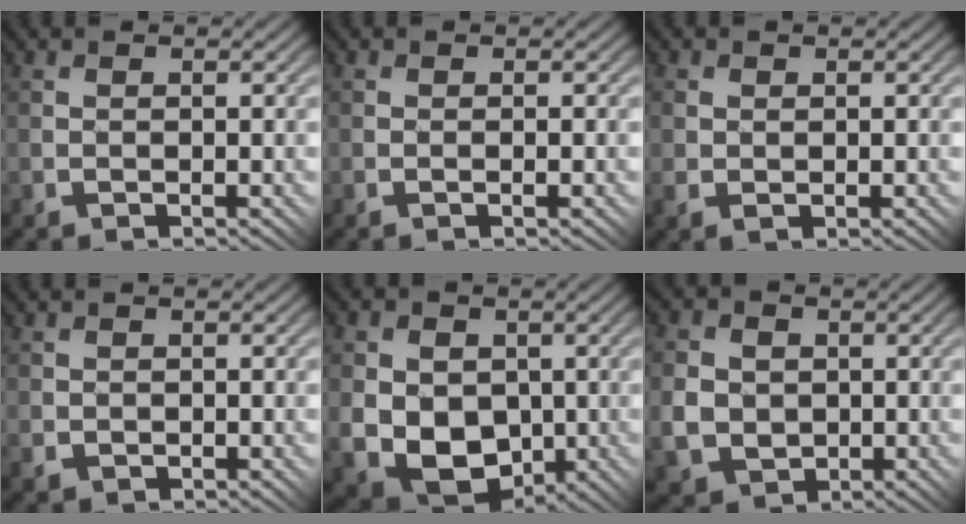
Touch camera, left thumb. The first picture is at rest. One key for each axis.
{"total": 0.7, "fx": -0.3, "fy": -0.1, "fz": 0.6, "tx": -0.007, "ty": 0.005, "tz": -0.002}
{"total": 1.6, "fx": 0.1, "fy": 1.1, "fz": 1.2, "tx": -0.024, "ty": -0.003, "tz": 0.001}
{"total": 0.8, "fx": -0.1, "fy": 0.8, "fz": 0.2, "tx": -0.007, "ty": -0.003, "tz": -0.001}
{"total": 11.1, "fx": -1.4, "fy": 8.7, "fz": 6.8, "tx": -0.127, "ty": -0.012, "tz": -0.036}
{"total": 6.6, "fx": -0.1, "fy": 5.9, "fz": 2.9, "tx": -0.095, "ty": -0.011, "tz": -0.013}